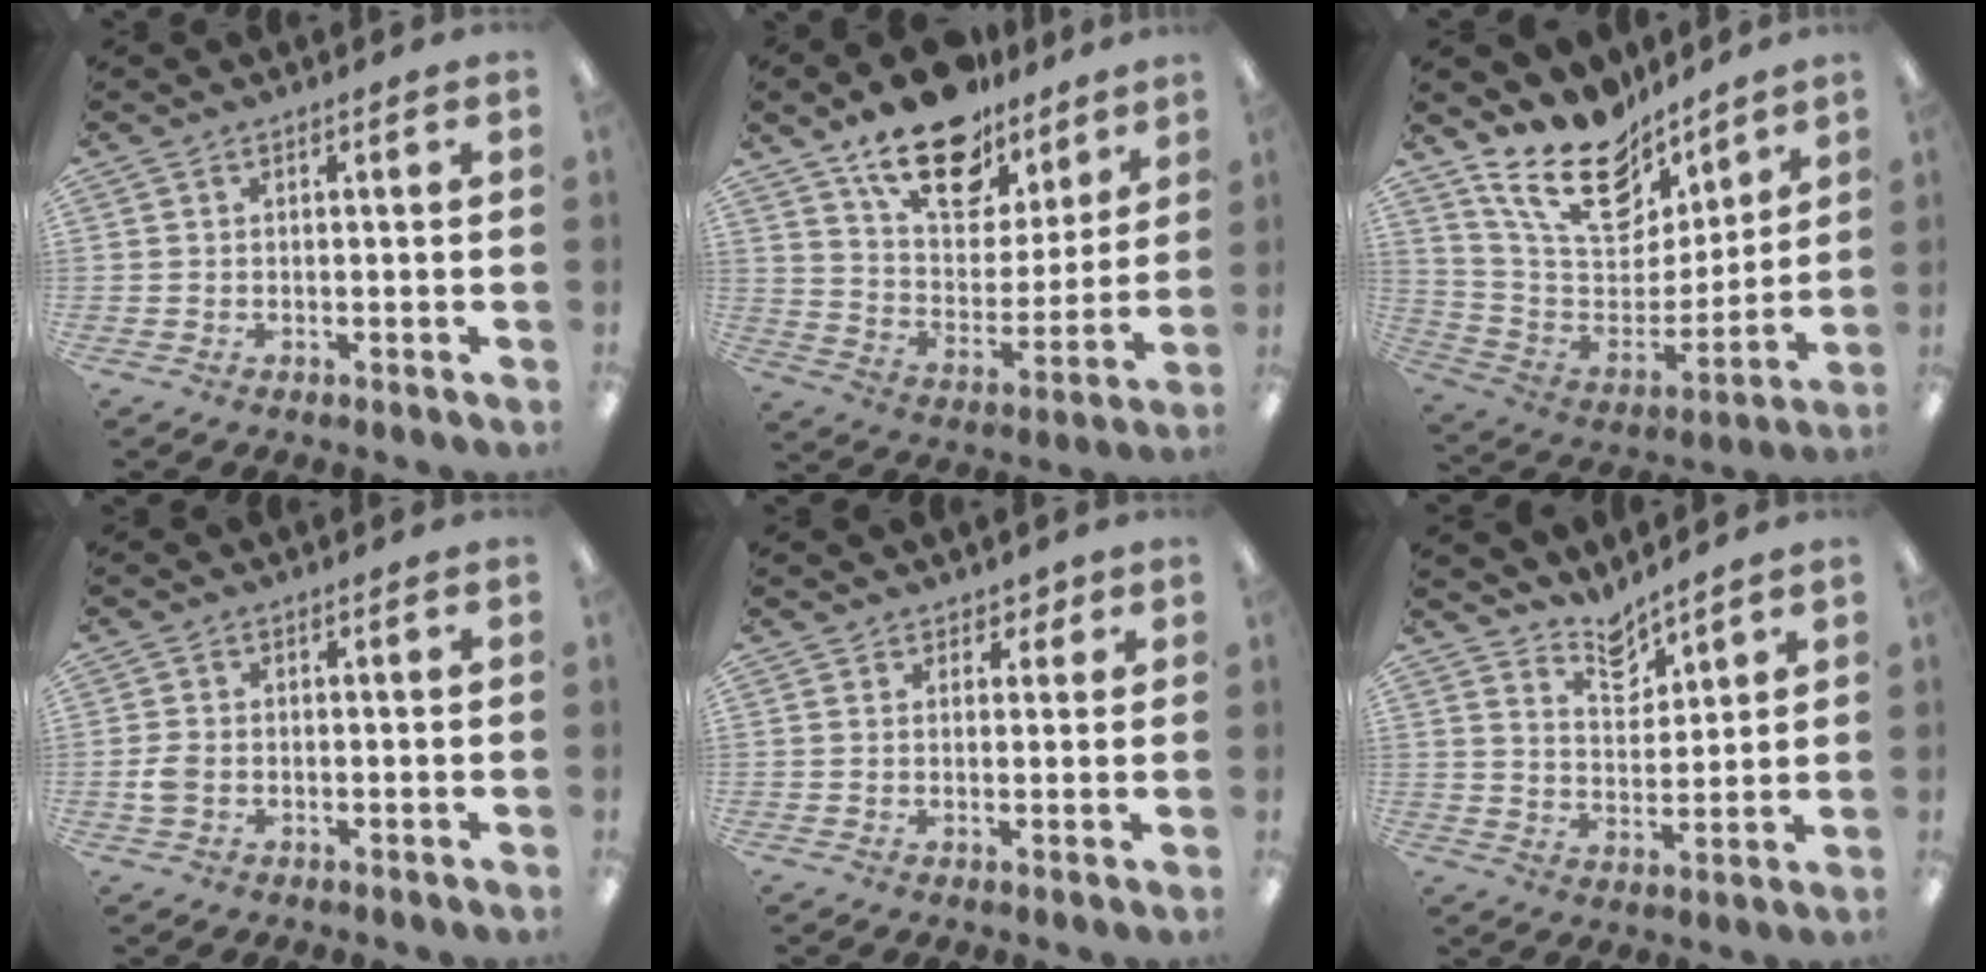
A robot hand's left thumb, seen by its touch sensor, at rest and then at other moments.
{"total": 19.4, "force": [13.9, 9.9, 9.1], "torque": [-0.147, -0.086, 0.245]}
{"total": 21.0, "force": [15.3, 10.7, 9.7], "torque": [-0.179, -0.099, 0.277]}
{"total": 3.0, "force": [-0.6, 2.0, 2.2], "torque": [-0.044, 0.003, -0.011]}
{"total": 2.7, "force": [1.6, 2.1, 0.6], "torque": [0.003, -0.001, 0.028]}
{"total": 7.4, "force": [6.6, 2.8, 1.5], "torque": [-0.020, -0.046, 0.122]}